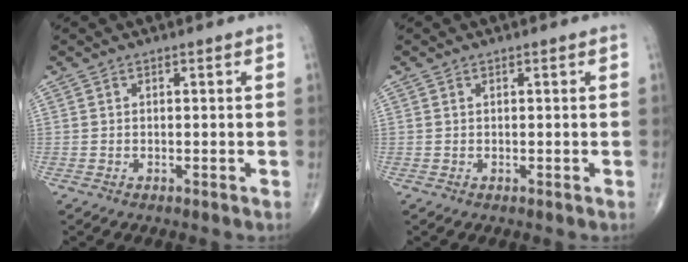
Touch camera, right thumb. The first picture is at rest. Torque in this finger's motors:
{"motor_torque": [-0.22, -0.21, 0.18, 0.17, 0.00]}